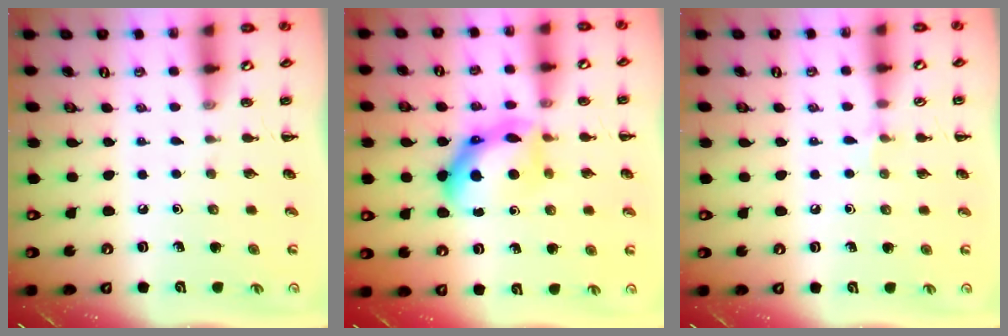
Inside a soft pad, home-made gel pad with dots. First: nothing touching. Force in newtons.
{"total": 11.6, "press": 11.6, "slide": 0.2}
{"total": 4.5, "press": 4.2, "slide": 1.6}